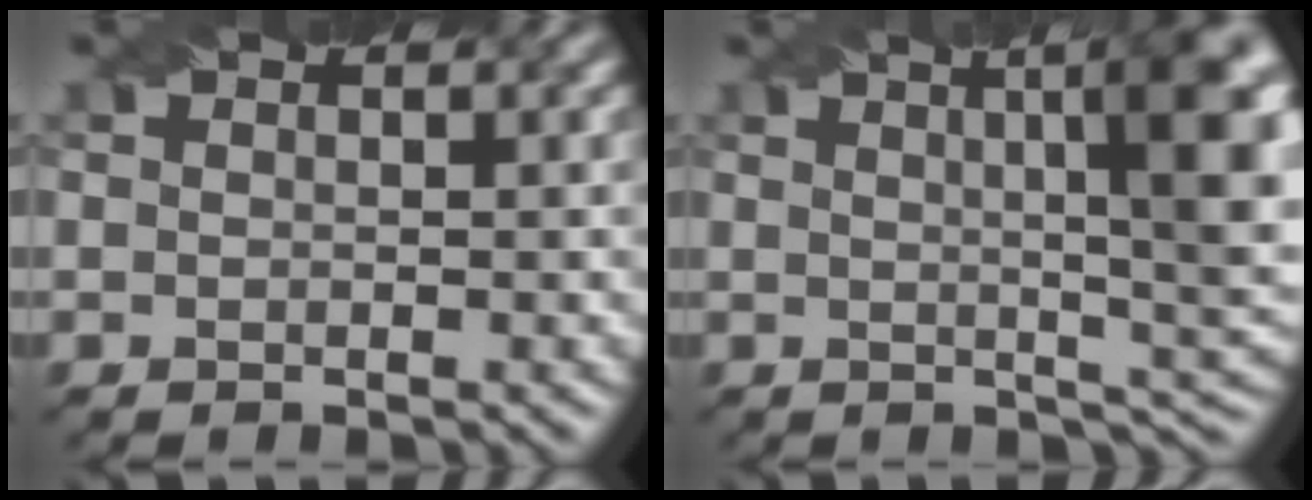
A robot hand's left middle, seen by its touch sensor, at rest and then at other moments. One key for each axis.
{"total": 11.0, "fx": 2.5, "fy": 2.8, "fz": 10.4, "tx": -0.099, "ty": 0.012, "tz": 0.029}